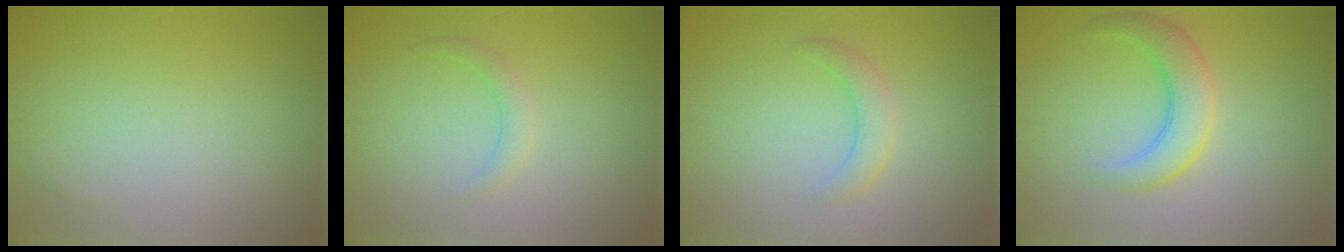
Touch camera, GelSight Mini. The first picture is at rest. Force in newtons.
{"total": 1.4, "press": 1.4, "slide": 0.1}
{"total": 2.0, "press": 2.0, "slide": 0.0}
{"total": 4.0, "press": 4.0, "slide": 0.0}